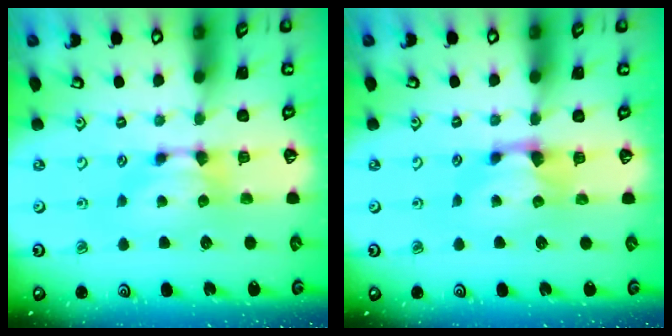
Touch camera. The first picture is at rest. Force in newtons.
{"total": 0.6, "press": 0.1, "slide": 0.6}